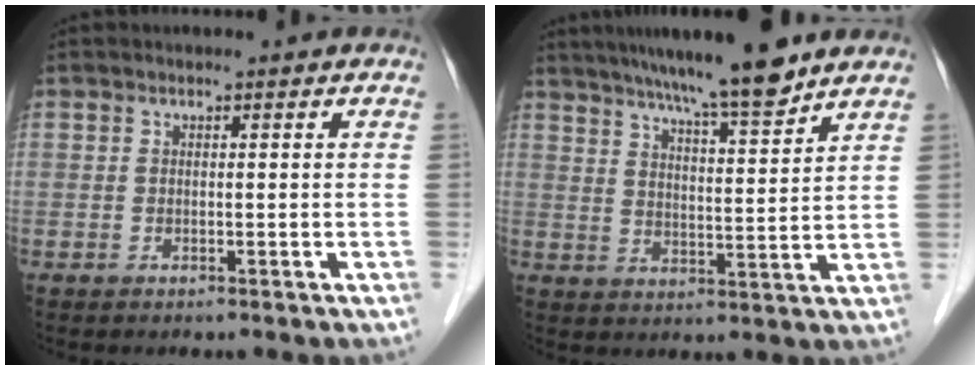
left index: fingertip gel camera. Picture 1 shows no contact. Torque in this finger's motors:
{"motor_torque": [0.35, -0.41, 0.28, 0.07]}